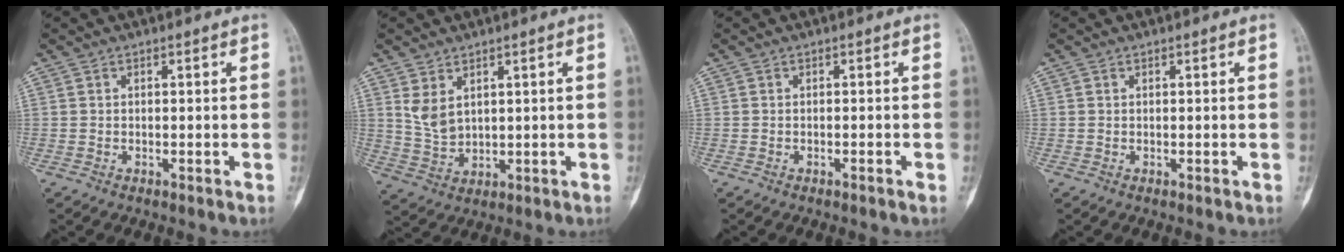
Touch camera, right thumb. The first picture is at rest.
{"total": 5.2, "force": [2.3, 3.2, 3.3], "torque": [-0.054, -0.012, 0.060]}
{"total": 0.6, "force": [-0.4, 0.0, 0.4], "torque": [-0.011, 0.002, -0.006]}
{"total": 0.0}